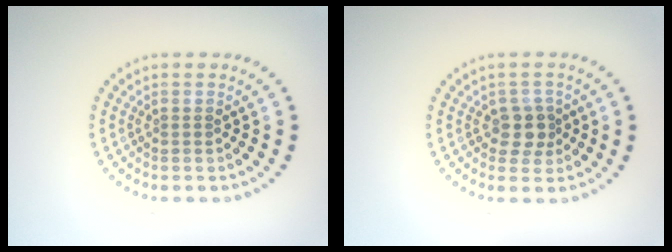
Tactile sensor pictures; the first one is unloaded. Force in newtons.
{"total": 2.4, "press": 2.1, "slide": 1.2}